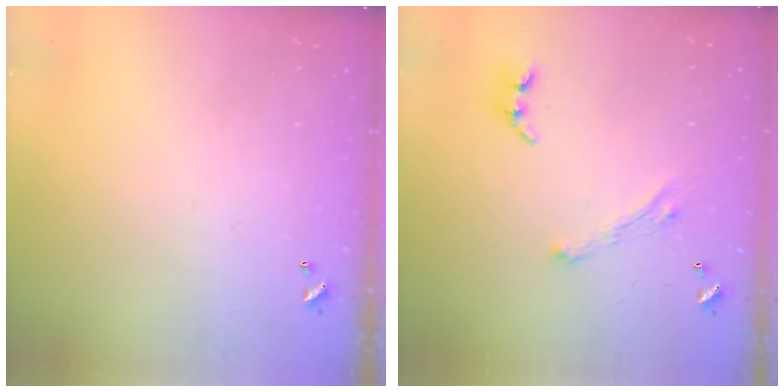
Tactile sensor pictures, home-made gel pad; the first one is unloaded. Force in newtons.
{"total": 4.1, "press": 4.0, "slide": 1.1}